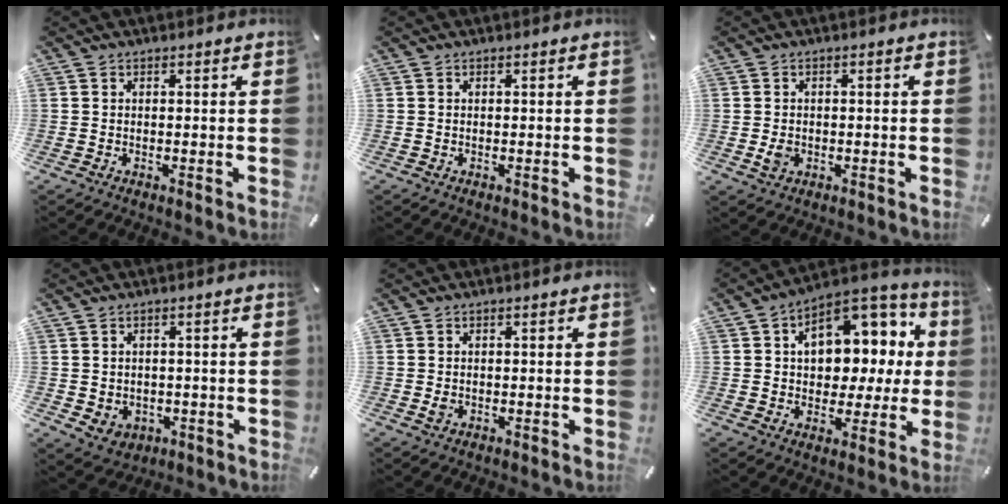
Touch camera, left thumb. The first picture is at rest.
{"total": 0.0}
{"total": 2.6, "force": [-0.6, 2.1, 1.4], "torque": [-0.023, -0.002, -0.013]}
{"total": 3.8, "force": [0.2, 3.7, 0.9], "torque": [-0.005, -0.001, 0.004]}
{"total": 1.4, "force": [-0.2, 1.1, 0.9], "torque": [-0.016, 0.003, -0.005]}
{"total": 12.7, "force": [3.5, 9.2, 8.0], "torque": [-0.105, -0.027, 0.066]}